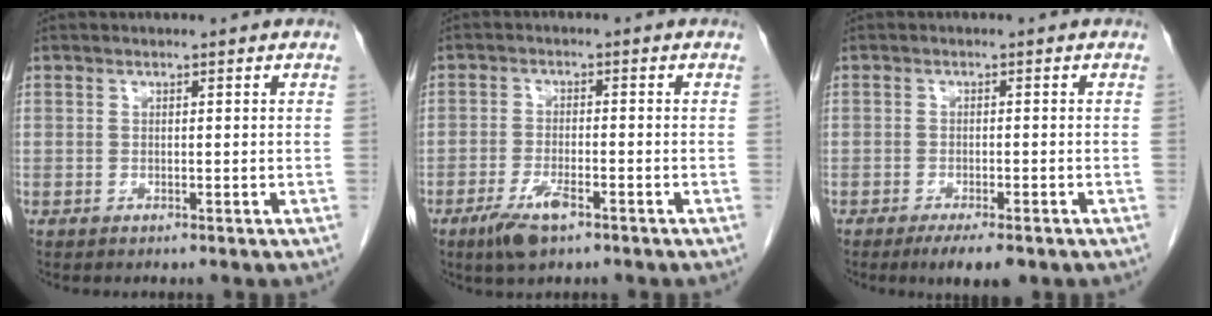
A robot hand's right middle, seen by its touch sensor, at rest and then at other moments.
{"total": 5.1, "force": [-3.1, 1.1, 3.8], "torque": [-0.082, -0.007, -0.054]}
{"total": 4.9, "force": [-3.3, 1.1, 3.3], "torque": [-0.045, -0.007, -0.047]}